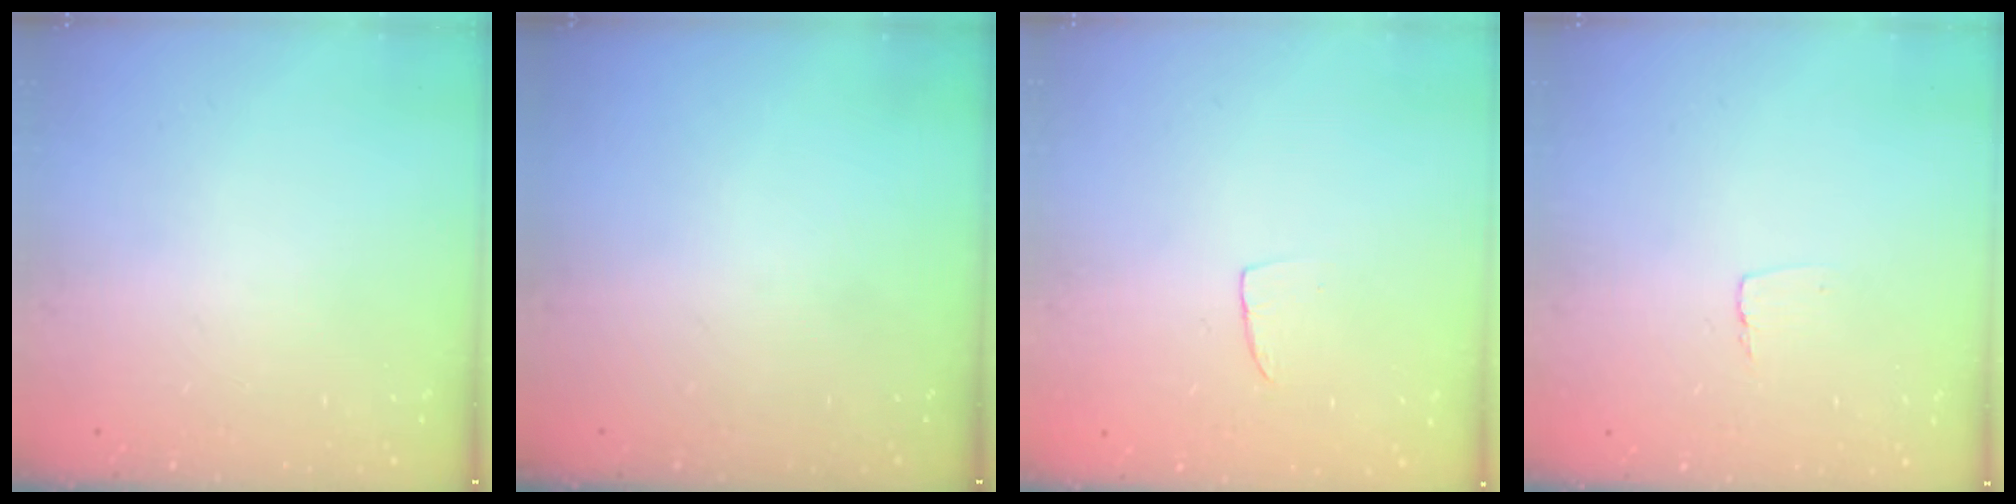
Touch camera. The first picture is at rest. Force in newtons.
{"total": 0.0}
{"total": 3.9, "press": 3.9, "slide": 0.3}
{"total": 3.4, "press": 3.4, "slide": 0.3}